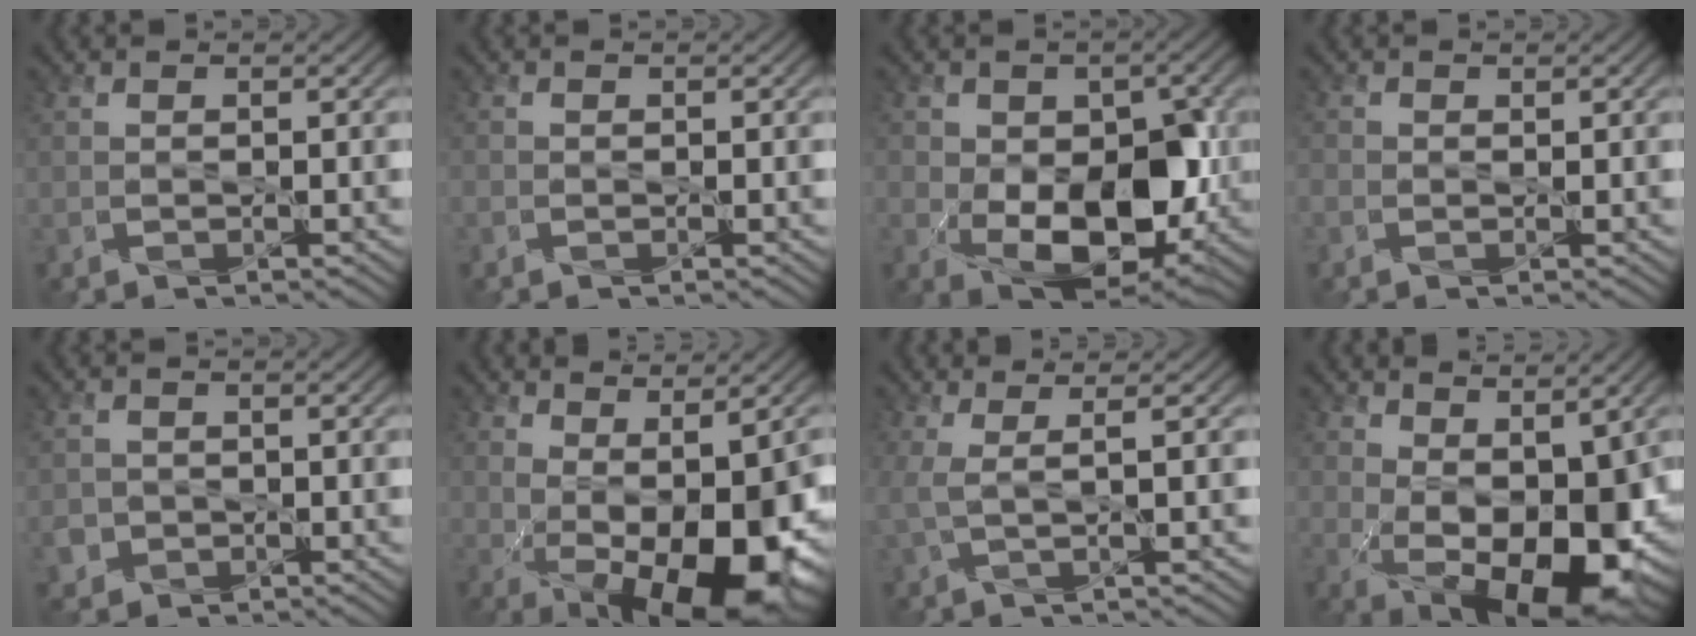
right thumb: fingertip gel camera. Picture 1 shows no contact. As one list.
[{"total": 0.9, "force": [-0.5, 0.5, 0.5], "torque": [-0.014, 0.000, -0.012]}, {"total": 12.1, "force": [-1.9, 8.0, 8.9], "torque": [-0.149, -0.029, -0.021]}, {"total": 1.3, "force": [-0.3, 1.0, 0.7], "torque": [-0.019, -0.001, -0.013]}, {"total": 2.0, "force": [-0.8, 1.8, 0.2], "torque": [-0.006, -0.005, -0.017]}, {"total": 13.3, "force": [-2.0, 5.6, 11.9], "torque": [-0.182, -0.015, -0.014]}, {"total": 3.3, "force": [1.0, 0.8, 3.0], "torque": [-0.059, 0.011, 0.010]}, {"total": 11.5, "force": [0.1, 6.2, 9.7], "torque": [-0.154, -0.012, 0.010]}]